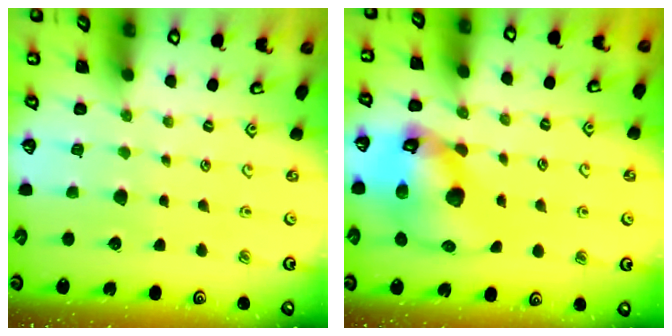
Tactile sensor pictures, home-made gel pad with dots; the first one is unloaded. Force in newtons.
{"total": 14.5, "press": 14.4, "slide": 1.9}